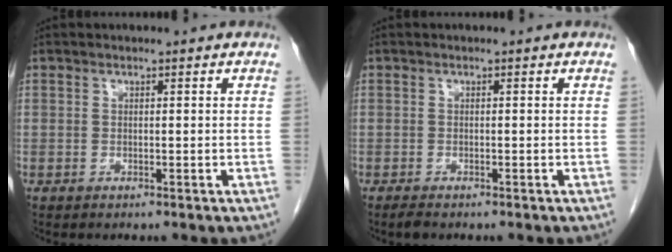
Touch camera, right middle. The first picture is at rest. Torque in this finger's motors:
{"motor_torque": [-0.02, 0.12, 0.00, 0.00]}